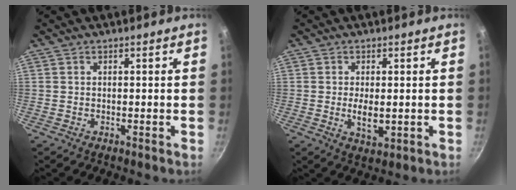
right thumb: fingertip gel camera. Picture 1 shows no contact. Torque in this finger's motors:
{"motor_torque": [1.49, 3.51, 0.31, 0.43, 0.13]}